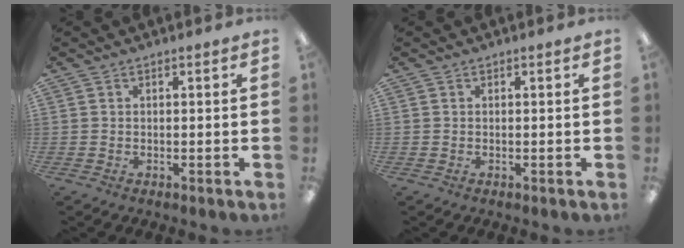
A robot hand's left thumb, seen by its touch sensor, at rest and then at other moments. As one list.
[{"total": 0.0}]